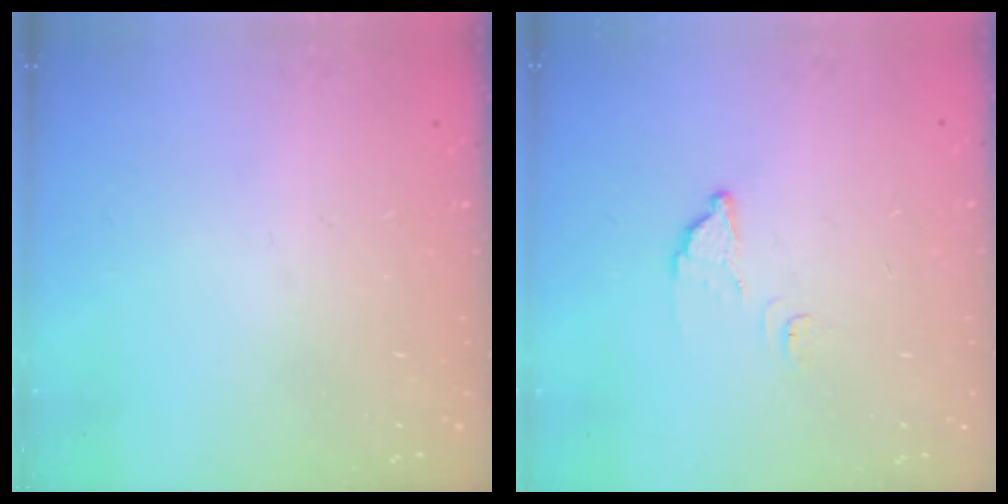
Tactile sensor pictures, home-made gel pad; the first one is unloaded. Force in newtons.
{"total": 2.1, "press": 2.1, "slide": 0.1}